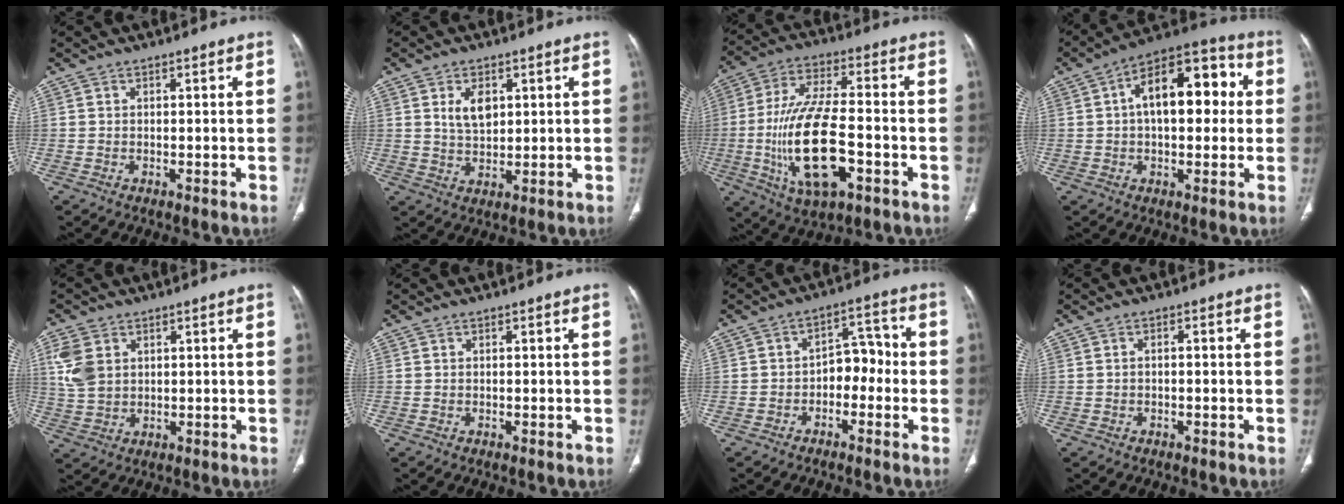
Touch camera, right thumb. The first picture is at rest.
{"total": 5.5, "force": [1.9, 3.3, 4.0], "torque": [-0.058, -0.013, 0.040]}
{"total": 18.9, "force": [-4.8, 7.6, 16.6], "torque": [-0.325, 0.018, -0.078]}
{"total": 16.8, "force": [2.7, 8.9, 14.0], "torque": [-0.183, 0.039, 0.034]}
{"total": 7.0, "force": [2.4, 5.0, 4.3], "torque": [-0.091, -0.004, 0.056]}
{"total": 0.0}
{"total": 6.5, "force": [-1.9, 4.4, 4.3], "torque": [-0.033, 0.041, -0.040]}
{"total": 0.8, "force": [-0.3, 0.4, 0.6], "torque": [-0.013, 0.005, -0.005]}